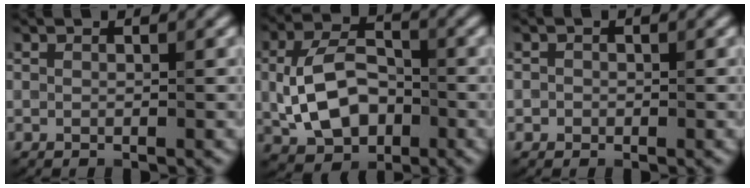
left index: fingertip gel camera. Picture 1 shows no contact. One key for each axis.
{"total": 7.2, "fx": -0.8, "fy": 4.9, "fz": 5.2, "tx": -0.108, "ty": -0.003, "tz": -0.015}
{"total": 0.8, "fx": -0.2, "fy": 0.8, "fz": 0.0, "tx": 0.006, "ty": -0.004, "tz": -0.005}